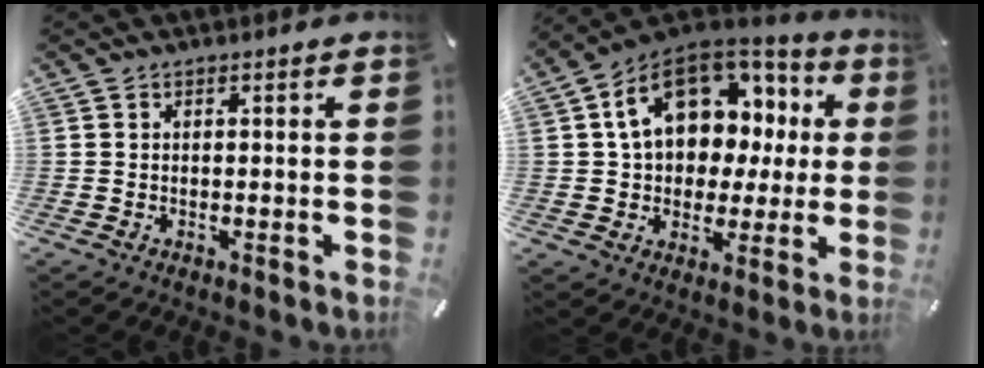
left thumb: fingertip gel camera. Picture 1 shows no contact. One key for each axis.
{"total": 16.6, "fx": 5.4, "fy": 12.1, "fz": 10.0, "tx": -0.175, "ty": -0.017, "tz": 0.104}